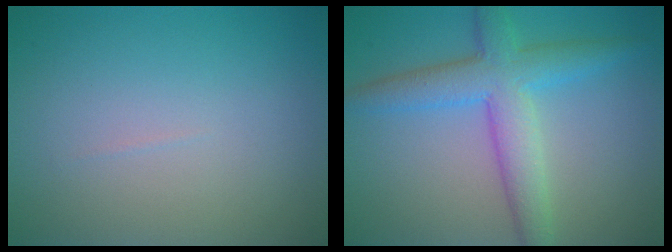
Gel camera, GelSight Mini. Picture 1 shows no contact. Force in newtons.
{"total": 5.5, "press": 5.5, "slide": 0.1}